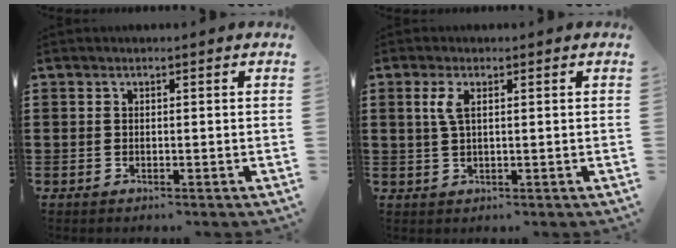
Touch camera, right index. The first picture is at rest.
{"total": 2.7, "force": [0.8, 0.8, 2.4], "torque": [-0.051, 0.005, 0.012]}